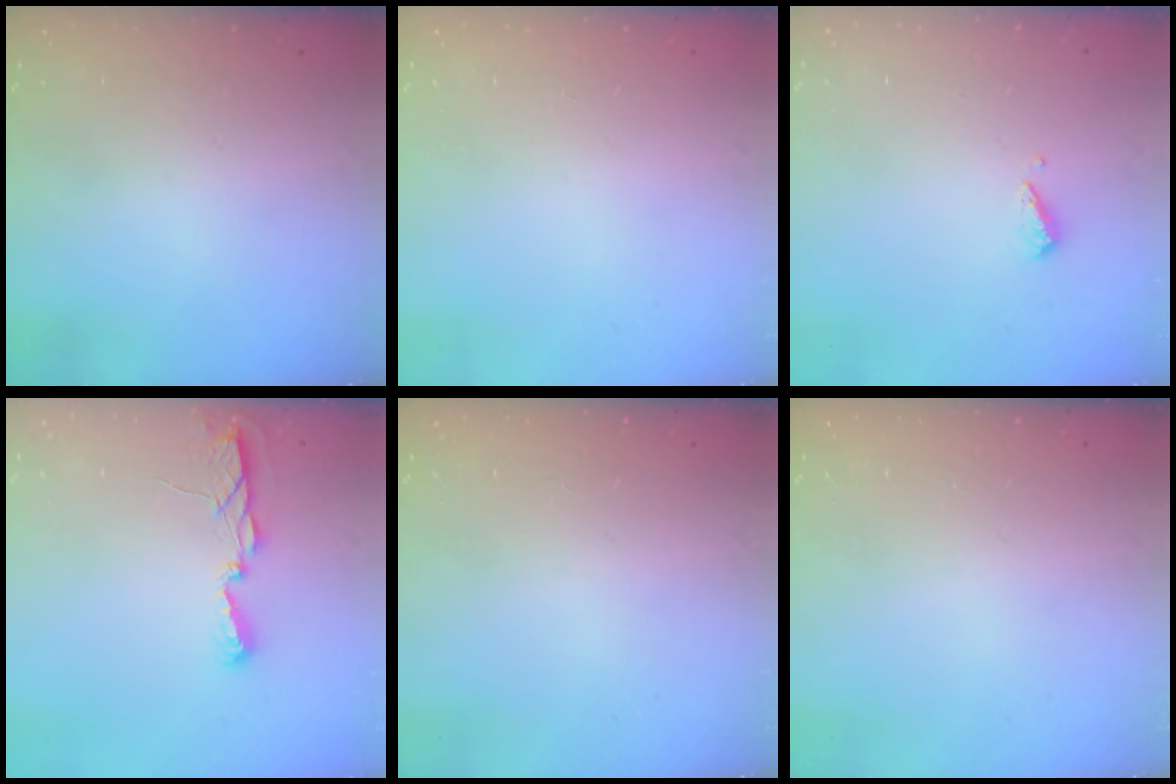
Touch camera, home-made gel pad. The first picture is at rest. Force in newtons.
{"total": 0.0}
{"total": 2.9, "press": 2.9, "slide": 0.4}
{"total": 5.5, "press": 5.5, "slide": 0.6}
{"total": 0.0}
{"total": 0.0}